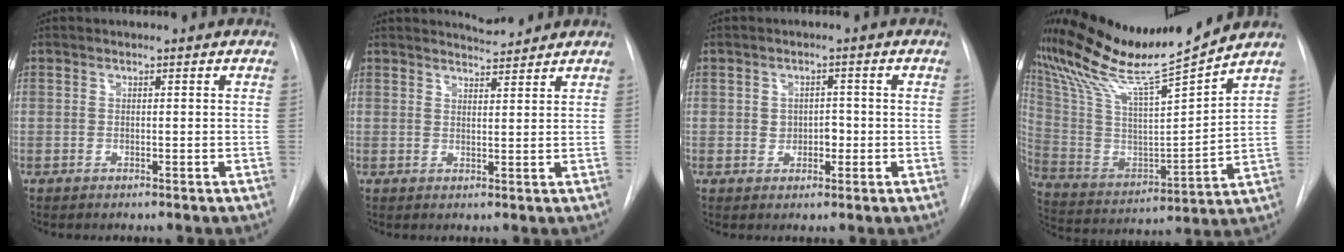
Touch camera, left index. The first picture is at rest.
{"total": 2.9, "force": [2.9, -0.1, -0.1], "torque": [-0.006, -0.009, 0.045]}
{"total": 2.3, "force": [-0.5, 1.8, 1.3], "torque": [-0.014, -0.002, -0.007]}
{"total": 18.5, "force": [16.3, -1.4, 8.6], "torque": [-0.173, -0.038, 0.290]}